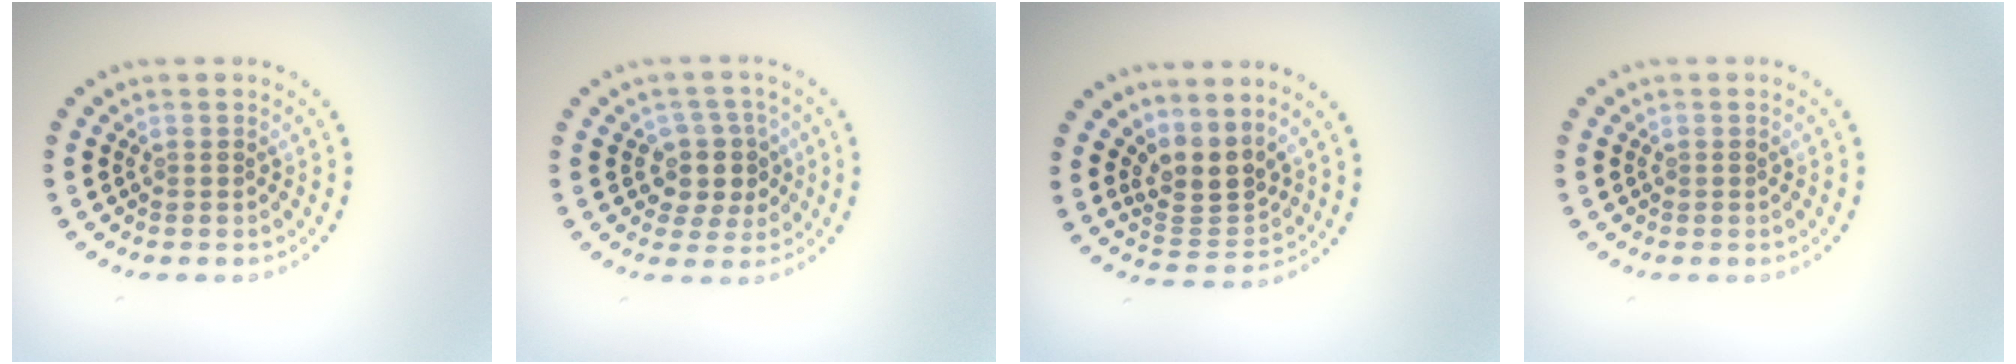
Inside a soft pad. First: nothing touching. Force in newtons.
{"total": 3.2, "press": 2.8, "slide": 1.6}
{"total": 3.4, "press": 2.7, "slide": 2.0}
{"total": 0.0}